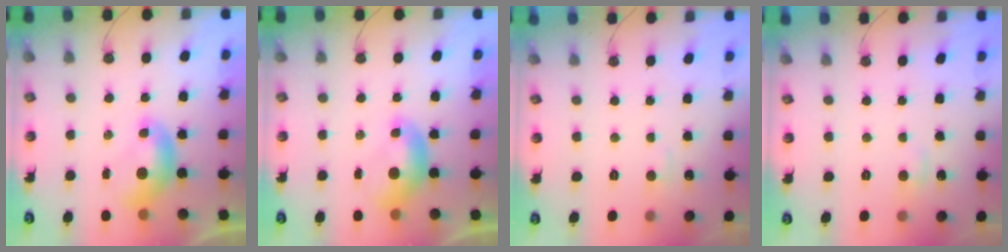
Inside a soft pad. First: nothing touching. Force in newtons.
{"total": 0.0}
{"total": 2.1, "press": 2.0, "slide": 0.6}
{"total": 1.2, "press": 0.9, "slide": 0.8}